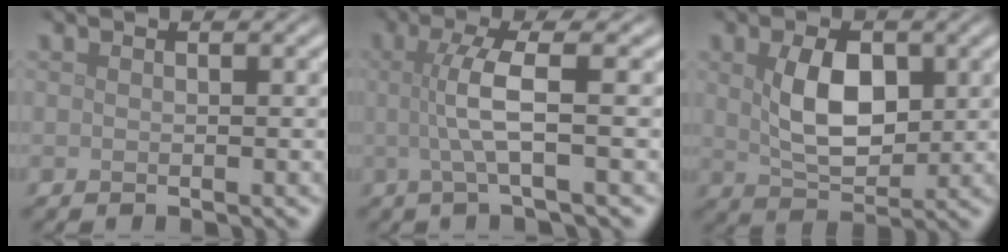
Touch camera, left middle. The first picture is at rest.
{"total": 4.2, "force": [0.1, 0.8, 4.1], "torque": [-0.075, 0.003, -0.001]}
{"total": 5.5, "force": [1.0, 3.2, 4.3], "torque": [-0.087, -0.002, 0.023]}